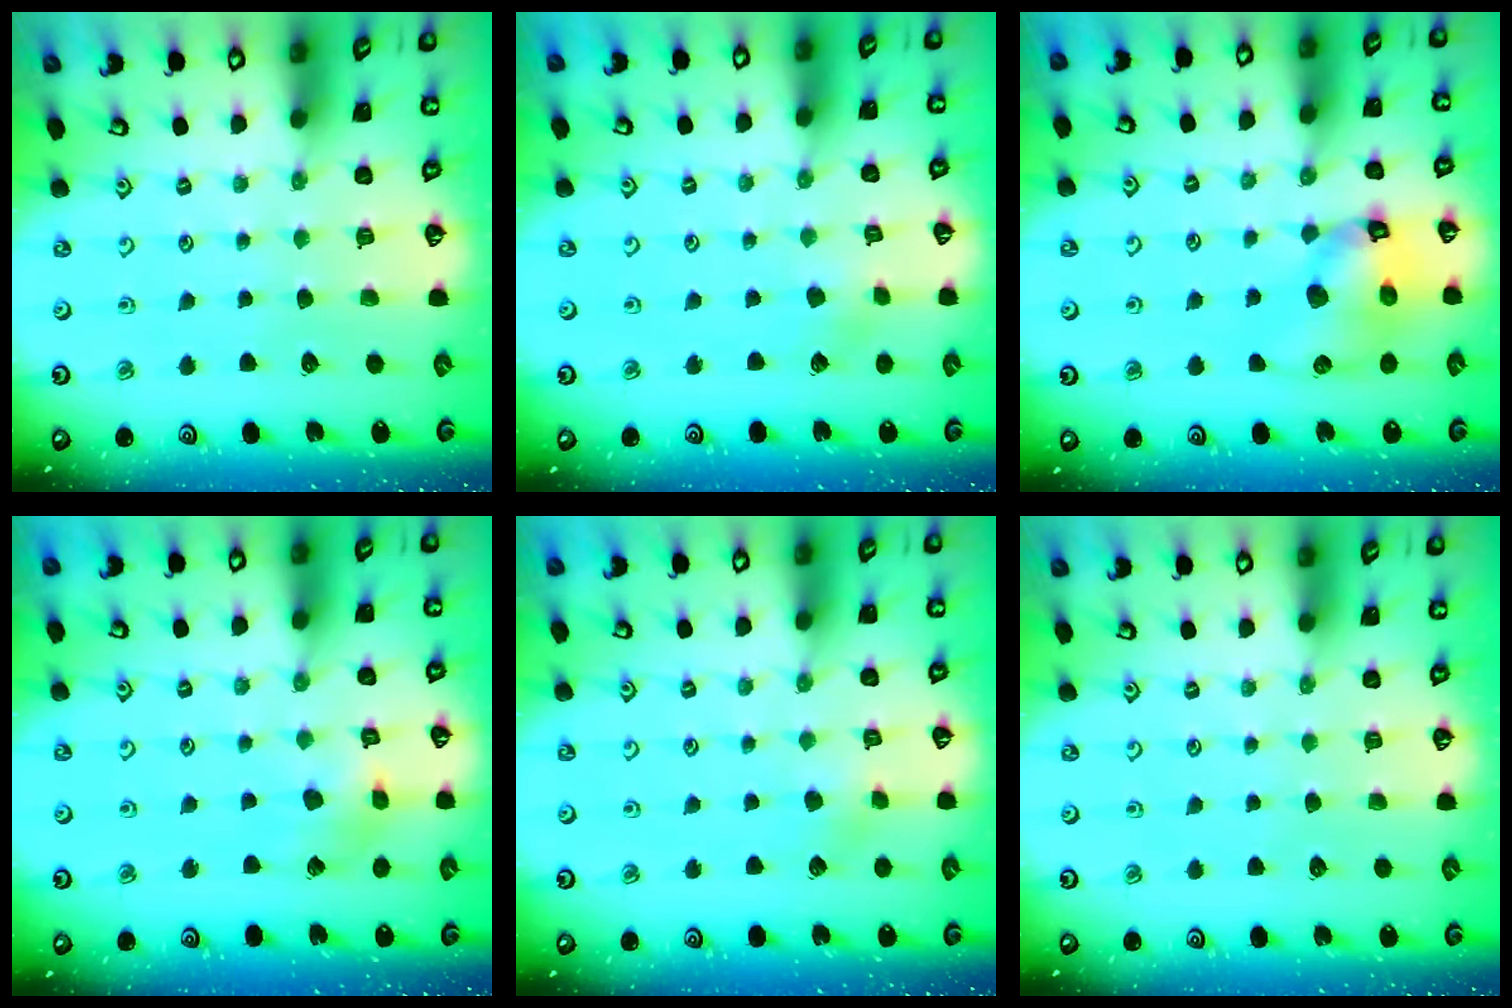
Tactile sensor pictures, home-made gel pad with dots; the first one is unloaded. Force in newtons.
{"total": 2.3, "press": 2.3, "slide": 0.1}
{"total": 12.6, "press": 12.5, "slide": 1.6}
{"total": 6.5, "press": 6.5, "slide": 0.6}
{"total": 3.6, "press": 3.5, "slide": 0.9}
{"total": 0.0}